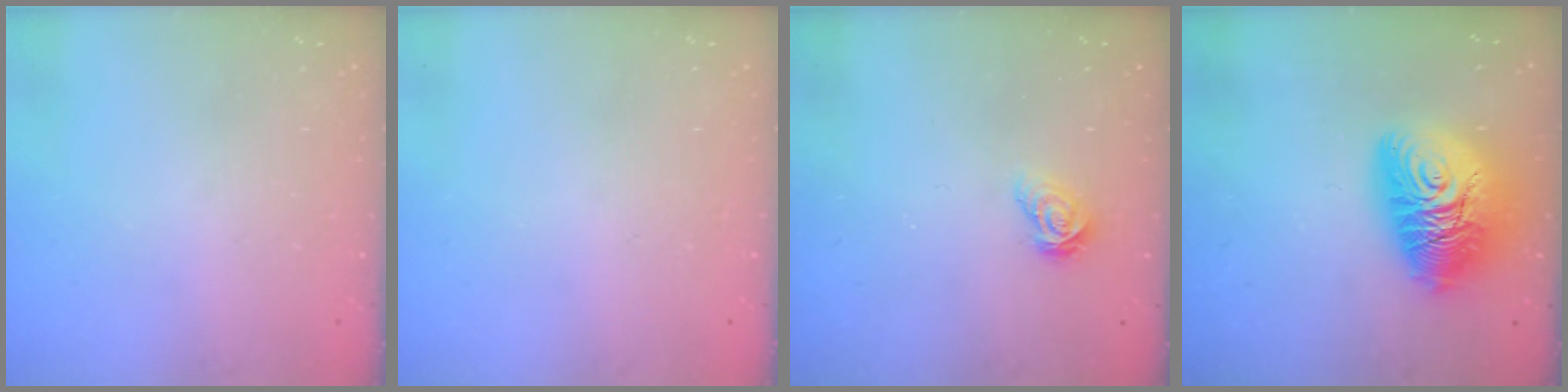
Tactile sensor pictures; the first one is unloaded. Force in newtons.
{"total": 0.0}
{"total": 5.5, "press": 5.5, "slide": 0.0}
{"total": 16.6, "press": 16.6, "slide": 1.5}